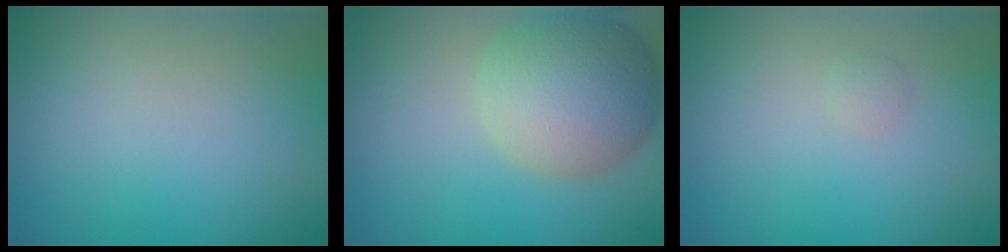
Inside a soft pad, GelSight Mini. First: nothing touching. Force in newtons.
{"total": 7.3, "press": 7.3, "slide": 0.3}
{"total": 0.6, "press": 0.6, "slide": 0.0}